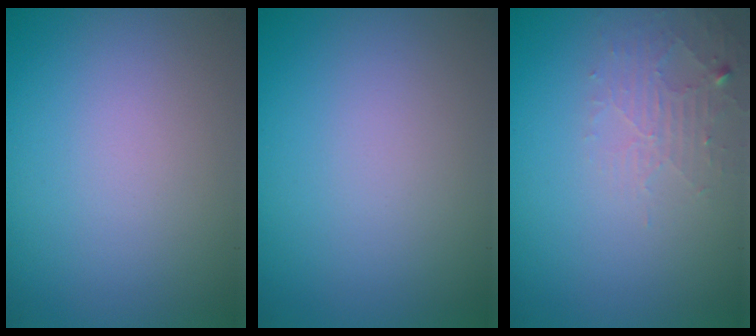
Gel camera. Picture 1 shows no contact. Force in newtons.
{"total": 0.0}
{"total": 1.9, "press": 1.9, "slide": 0.3}